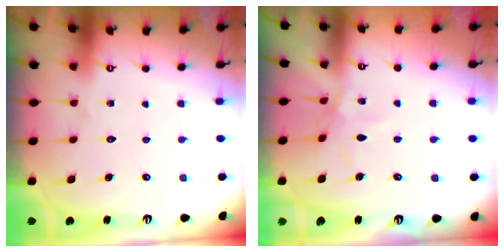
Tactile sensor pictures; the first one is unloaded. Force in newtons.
{"total": 3.6, "press": 3.5, "slide": 0.5}